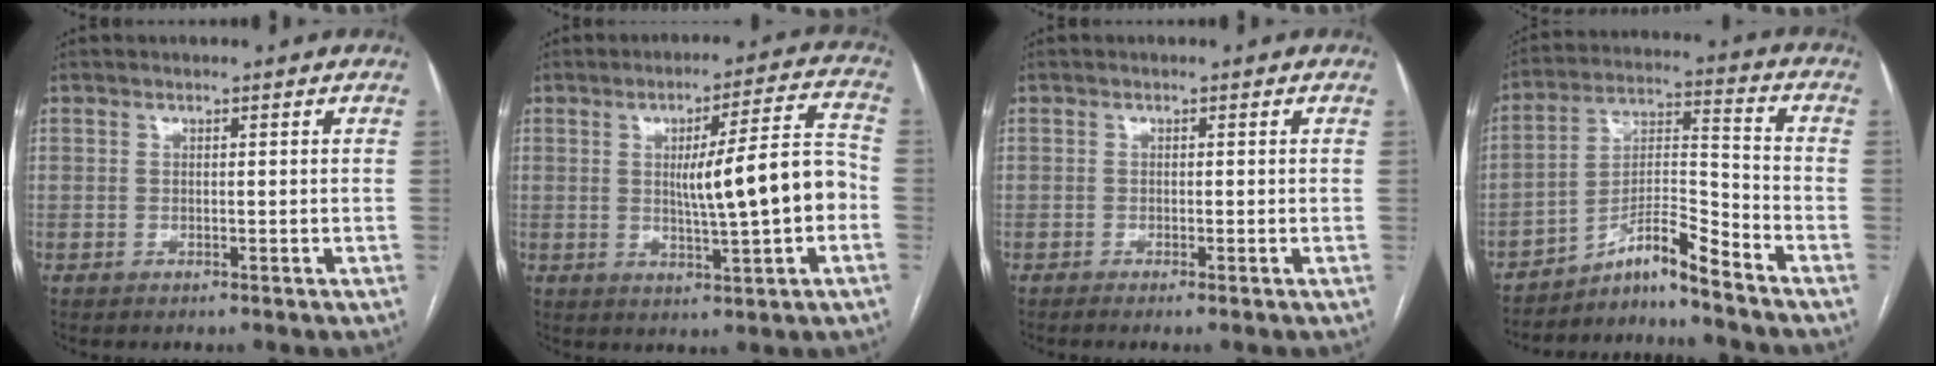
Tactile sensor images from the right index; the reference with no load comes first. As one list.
[{"total": 11.3, "force": [-1.0, 0.8, 11.3], "torque": [-0.166, 0.016, -0.011]}, {"total": 0.9, "force": [-0.5, -0.1, 0.7], "torque": [-0.014, -0.001, -0.010]}, {"total": 8.9, "force": [-7.5, -0.4, 4.7], "torque": [-0.090, 0.011, -0.130]}]